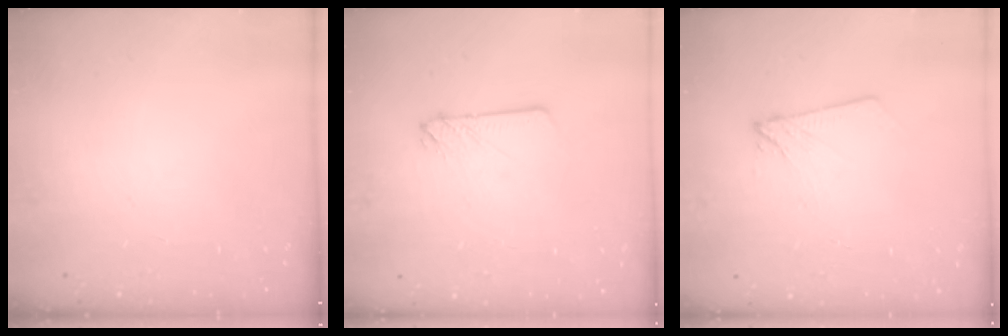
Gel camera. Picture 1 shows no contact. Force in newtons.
{"total": 3.3, "press": 3.2, "slide": 0.5}
{"total": 4.6, "press": 4.6, "slide": 0.5}